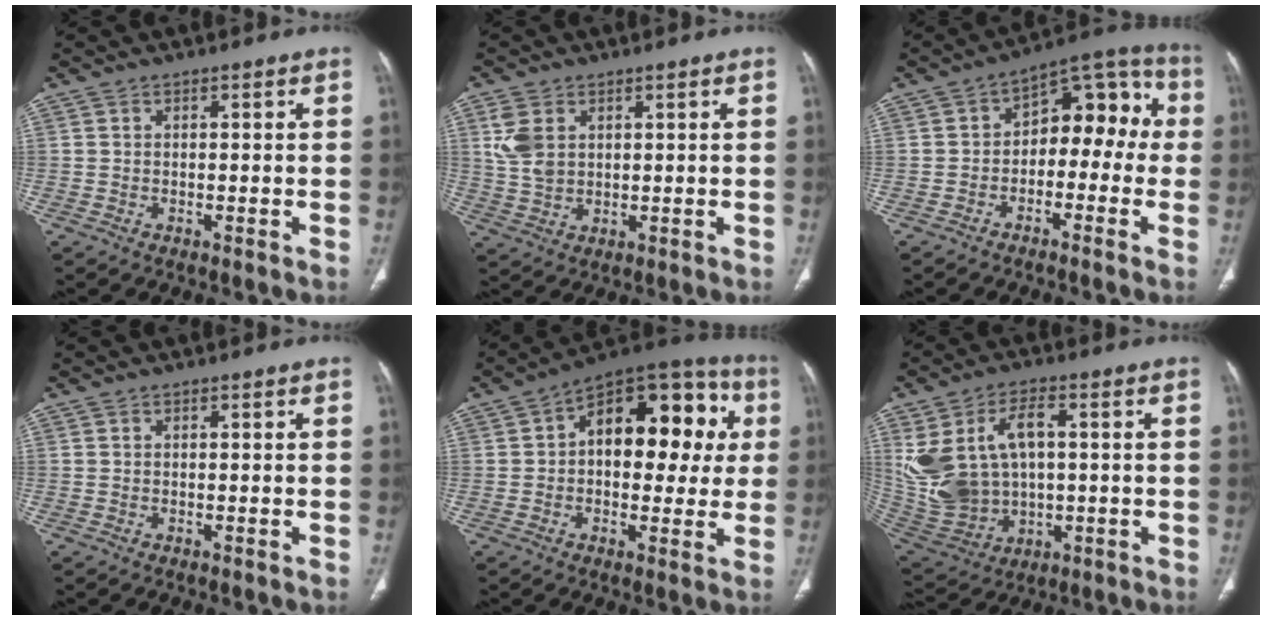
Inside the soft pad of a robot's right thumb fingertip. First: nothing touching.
{"total": 6.3, "force": [2.2, 4.2, 4.1], "torque": [-0.085, -0.004, 0.053]}
{"total": 12.3, "force": [-1.1, 7.9, 9.3], "torque": [-0.072, 0.059, -0.030]}
{"total": 0.0}
{"total": 20.1, "force": [3.3, 11.4, 16.2], "torque": [-0.172, 0.034, 0.036]}
{"total": 18.0, "force": [2.9, 11.8, 13.3], "torque": [-0.276, 0.006, 0.082]}